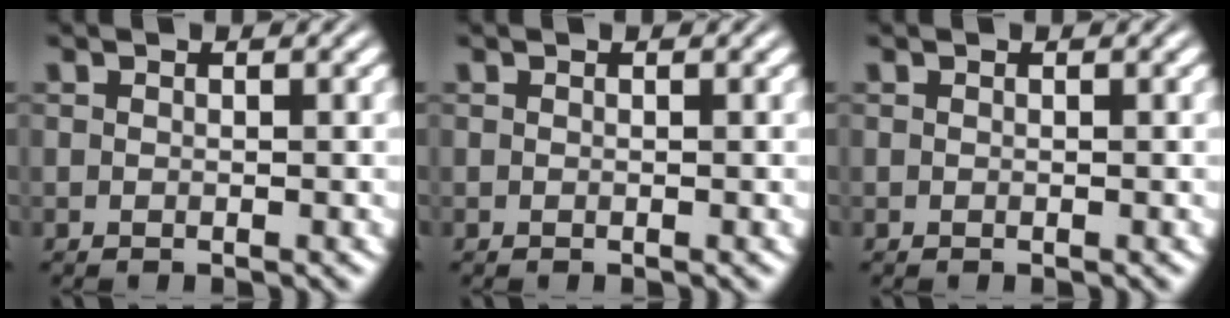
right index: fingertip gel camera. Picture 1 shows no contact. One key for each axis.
{"total": 0.0}
{"total": 0.0}